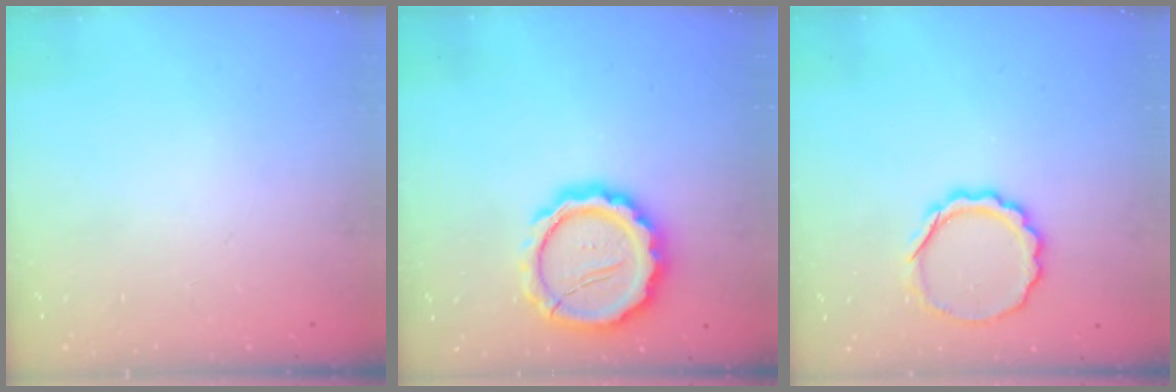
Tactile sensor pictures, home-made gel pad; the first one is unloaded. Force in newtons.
{"total": 14.5, "press": 14.2, "slide": 2.5}
{"total": 9.1, "press": 9.0, "slide": 1.7}